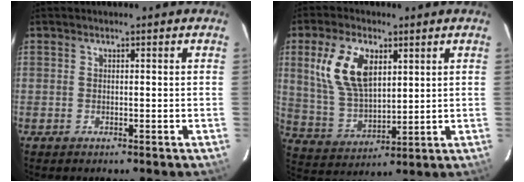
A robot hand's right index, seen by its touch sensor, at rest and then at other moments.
{"total": 13.1, "force": [4.7, 7.3, 9.8], "torque": [-0.199, 0.011, 0.105]}